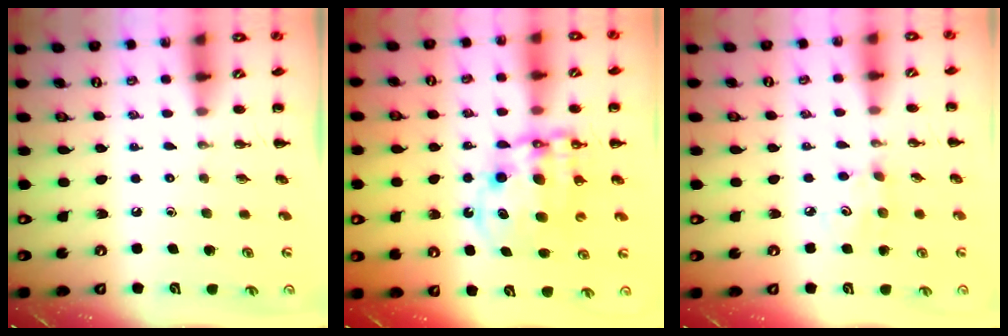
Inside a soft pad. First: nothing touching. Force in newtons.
{"total": 13.1, "press": 12.8, "slide": 2.9}
{"total": 5.4, "press": 5.3, "slide": 1.0}